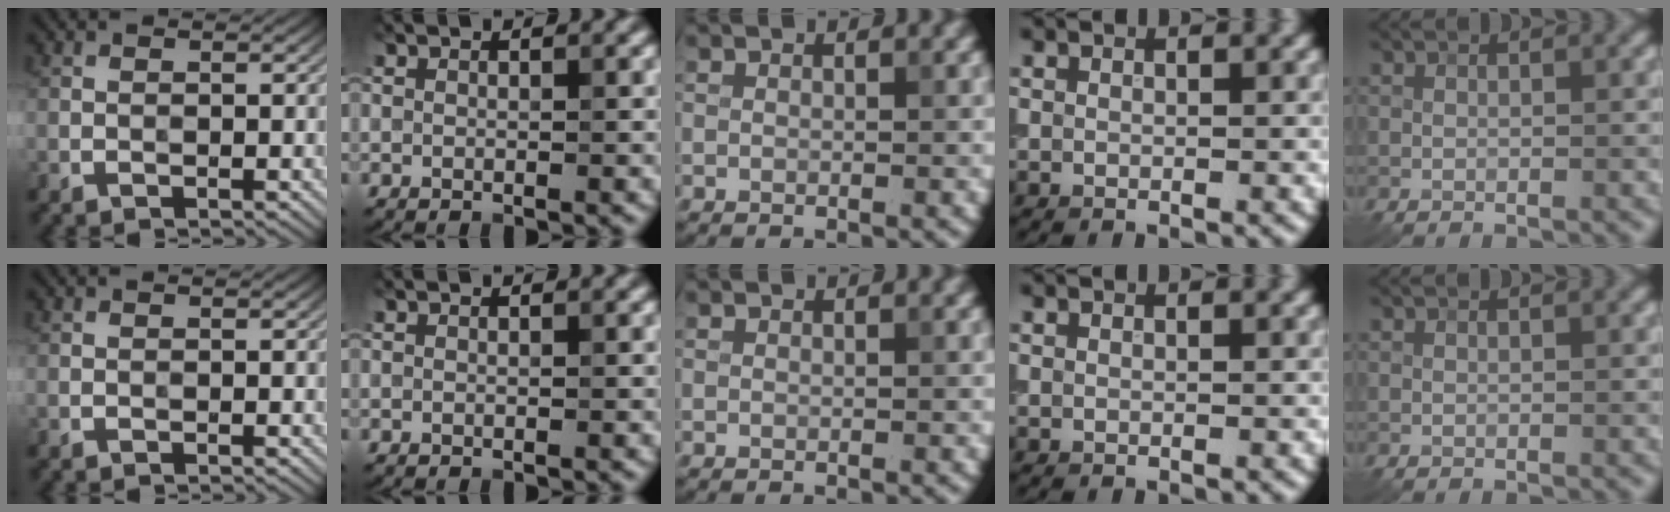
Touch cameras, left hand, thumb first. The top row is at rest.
{}